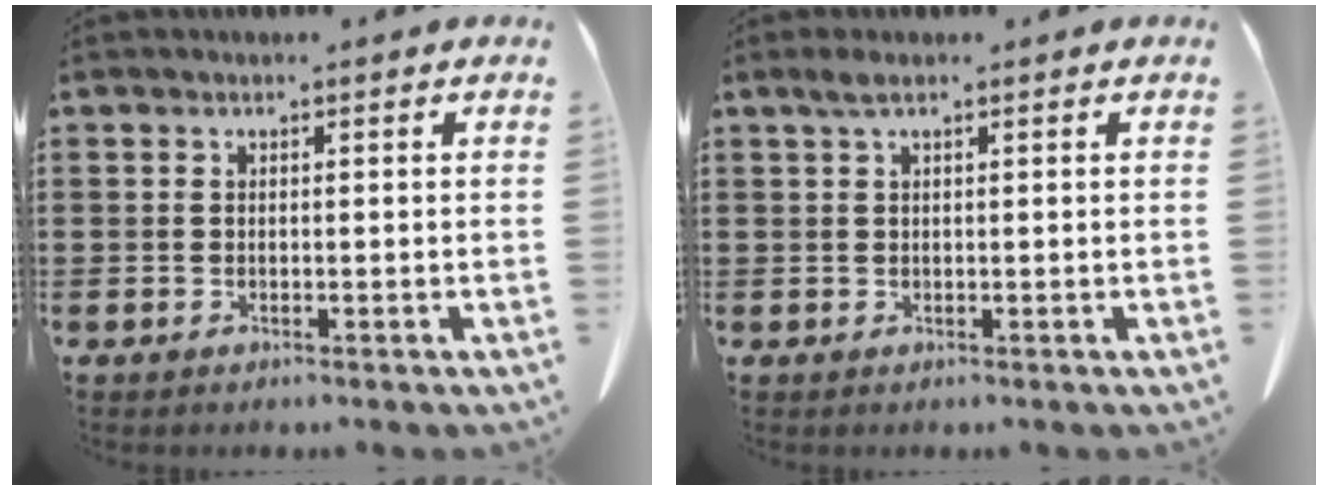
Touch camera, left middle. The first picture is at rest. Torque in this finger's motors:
{"motor_torque": [0.71, 0.00, 0.00, 0.03]}